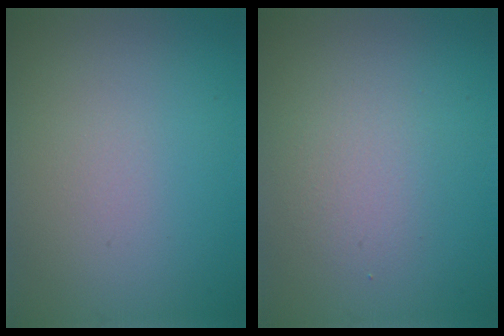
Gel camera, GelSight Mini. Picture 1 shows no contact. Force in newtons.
{"total": 1.8, "press": 1.8, "slide": 0.0}